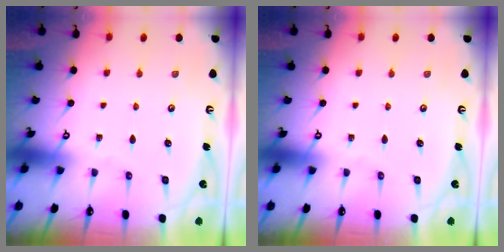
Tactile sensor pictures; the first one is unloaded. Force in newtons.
{"total": 0.0}